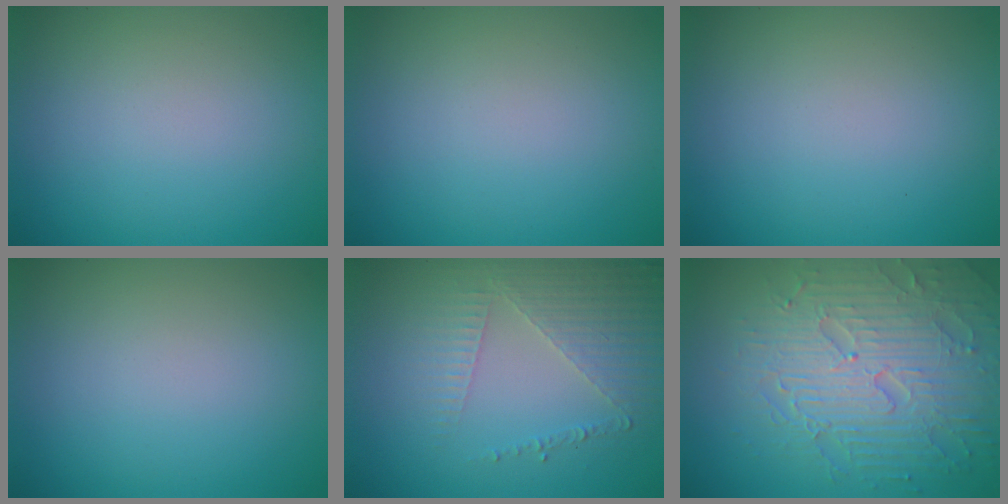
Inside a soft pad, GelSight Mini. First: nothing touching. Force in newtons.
{"total": 0.0}
{"total": 0.0}
{"total": 0.0}
{"total": 5.0, "press": 3.2, "slide": 3.8}
{"total": 8.0, "press": 6.1, "slide": 5.2}